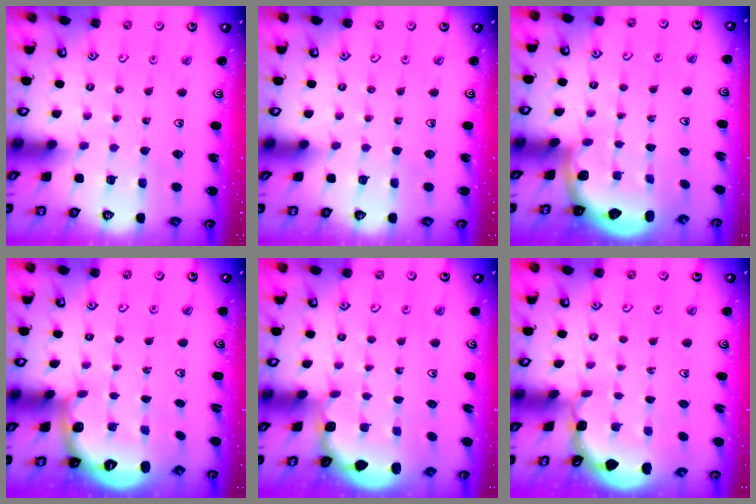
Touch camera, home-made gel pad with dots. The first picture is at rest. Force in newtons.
{"total": 0.0}
{"total": 2.5, "press": 2.1, "slide": 1.4}
{"total": 2.7, "press": 1.7, "slide": 2.1}
{"total": 1.8, "press": 1.6, "slide": 0.8}
{"total": 1.6, "press": 1.5, "slide": 0.2}